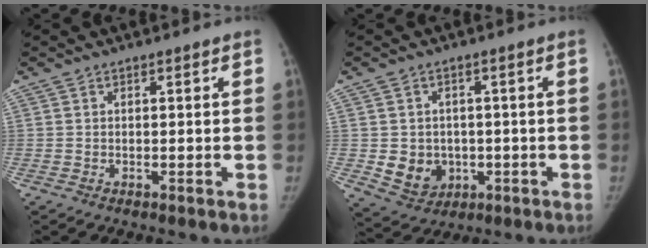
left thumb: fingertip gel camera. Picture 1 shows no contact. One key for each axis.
{"total": 7.5, "fx": -1.3, "fy": 6.5, "fz": 3.5, "tx": -0.024, "ty": 0.003, "tz": -0.004}